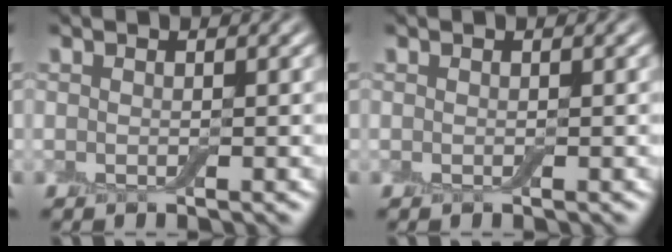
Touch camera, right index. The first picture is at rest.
{"total": 0.0}